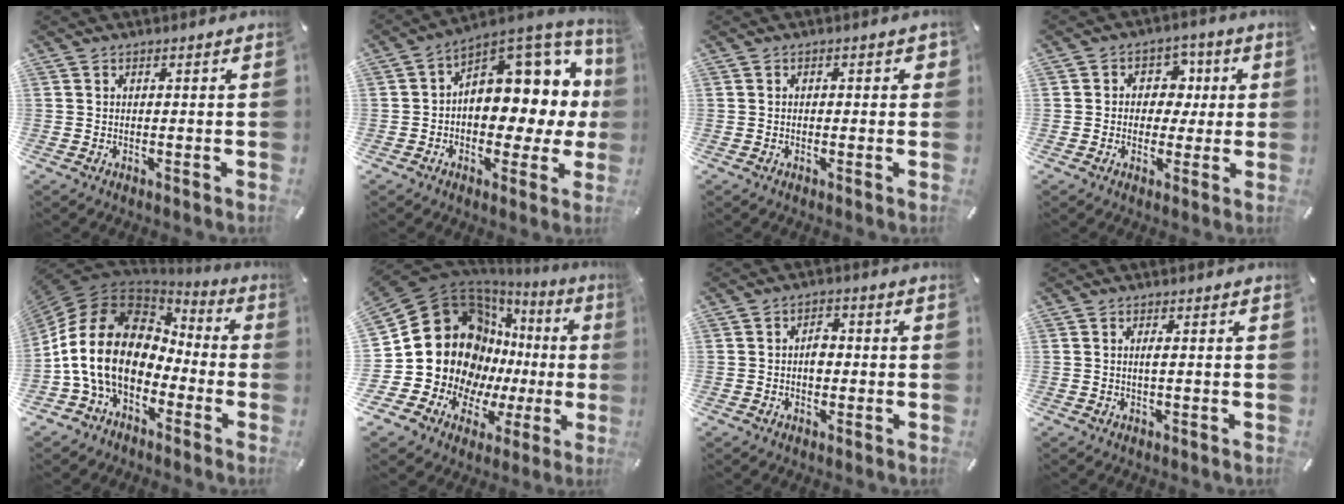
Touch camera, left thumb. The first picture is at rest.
{"total": 13.2, "force": [3.9, 9.0, 8.8], "torque": [-0.095, -0.052, 0.069]}
{"total": 1.3, "force": [-0.3, 0.9, 0.9], "torque": [-0.016, 0.005, -0.006]}
{"total": 7.6, "force": [0.3, 7.1, 2.8], "torque": [-0.040, 0.008, 0.003]}
{"total": 16.9, "force": [-2.5, 12.2, 11.4], "torque": [-0.256, 0.019, -0.048]}
{"total": 23.6, "force": [2.9, 19.2, 13.4], "torque": [-0.237, -0.044, 0.090]}
{"total": 3.4, "force": [-0.3, 2.4, 2.4], "torque": [-0.031, 0.002, -0.012]}
{"total": 1.4, "force": [0.1, 0.1, 1.4], "torque": [-0.029, -0.003, 0.000]}